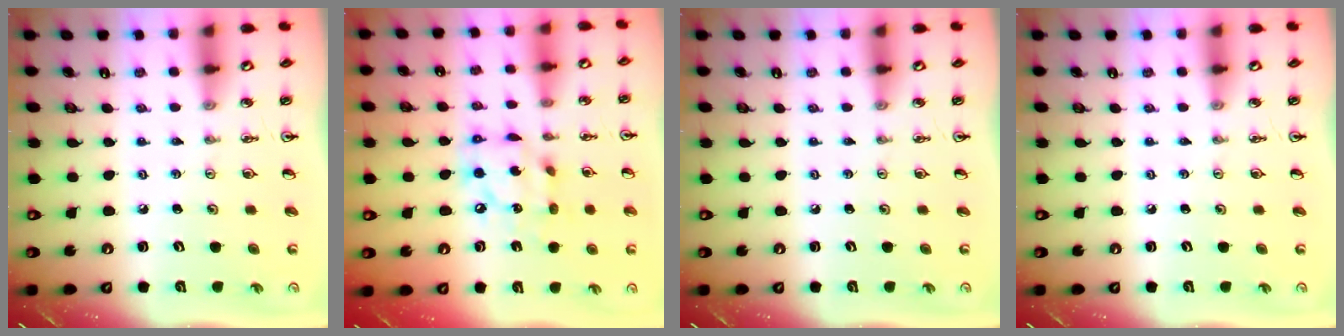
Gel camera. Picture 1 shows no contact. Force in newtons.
{"total": 12.5, "press": 12.5, "slide": 0.9}
{"total": 0.0}
{"total": 0.0}